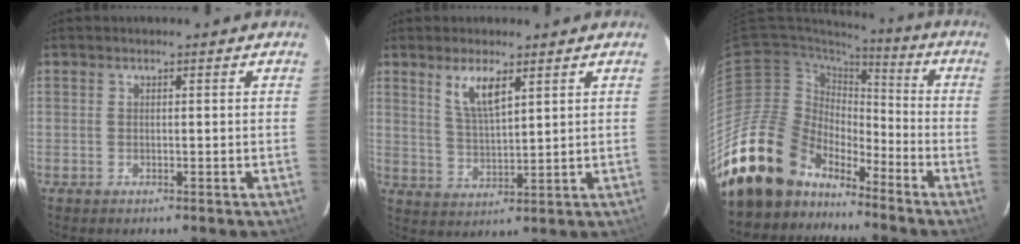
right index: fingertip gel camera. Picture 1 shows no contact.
{"total": 6.2, "force": [3.6, 1.7, 4.8], "torque": [-0.090, -0.005, 0.074]}
{"total": 17.4, "force": [-14.1, 9.5, 3.6], "torque": [-0.086, 0.026, -0.243]}